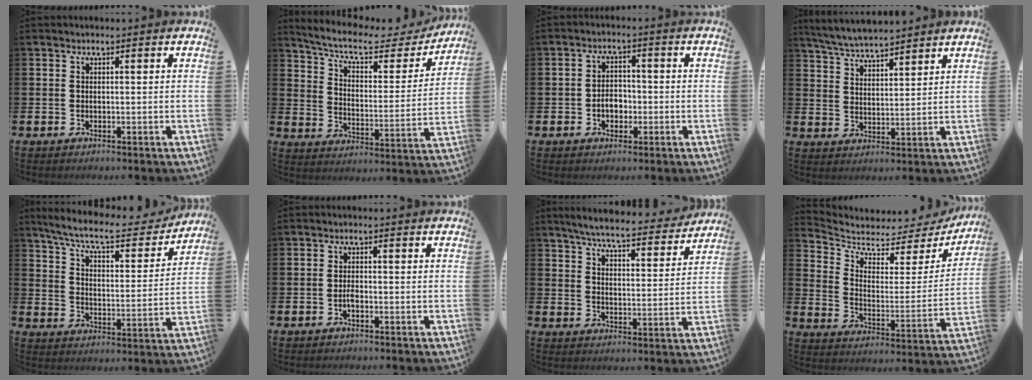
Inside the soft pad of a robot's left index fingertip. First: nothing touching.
{"total": 8.3, "force": [7.1, 2.5, 3.5], "torque": [-0.088, -0.049, 0.115]}
{"total": 3.0, "force": [-0.9, 2.3, 1.8], "torque": [-0.025, 0.000, -0.022]}
{"total": 5.7, "force": [5.6, 0.5, 0.9], "torque": [-0.040, -0.028, 0.102]}
{"total": 8.7, "force": [7.8, 1.7, 3.6], "torque": [-0.098, -0.049, 0.130]}
{"total": 1.1, "force": [-0.5, 0.4, 0.9], "torque": [-0.014, -0.001, -0.012]}
{"total": 6.6, "force": [6.2, 0.6, 2.1], "torque": [-0.059, -0.038, 0.105]}
{"total": 4.8, "force": [4.1, 2.2, 1.1], "torque": [-0.053, -0.039, 0.062]}